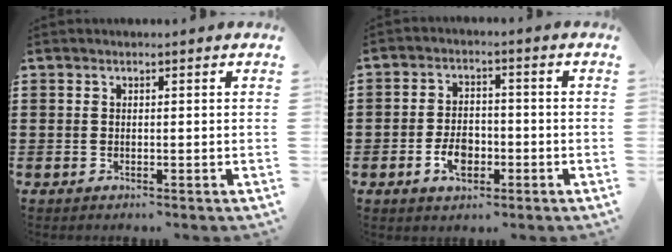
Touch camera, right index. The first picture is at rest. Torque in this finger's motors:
{"motor_torque": [2.14, 0.00, 0.42, 0.09]}